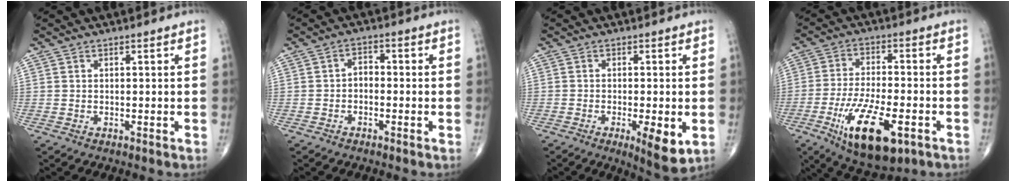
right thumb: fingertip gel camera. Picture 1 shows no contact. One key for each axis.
{"total": 2.4, "fx": -0.8, "fy": 1.6, "fz": 1.6, "tx": -0.015, "ty": 0.019, "tz": -0.025}
{"total": 7.1, "fx": -2.1, "fy": 1.9, "fz": 6.5, "tx": -0.098, "ty": -0.017, "tz": -0.030}
{"total": 15.9, "fx": -6.5, "fy": 6.2, "fz": 13.1, "tx": -0.232, "ty": 0.006, "tz": -0.099}